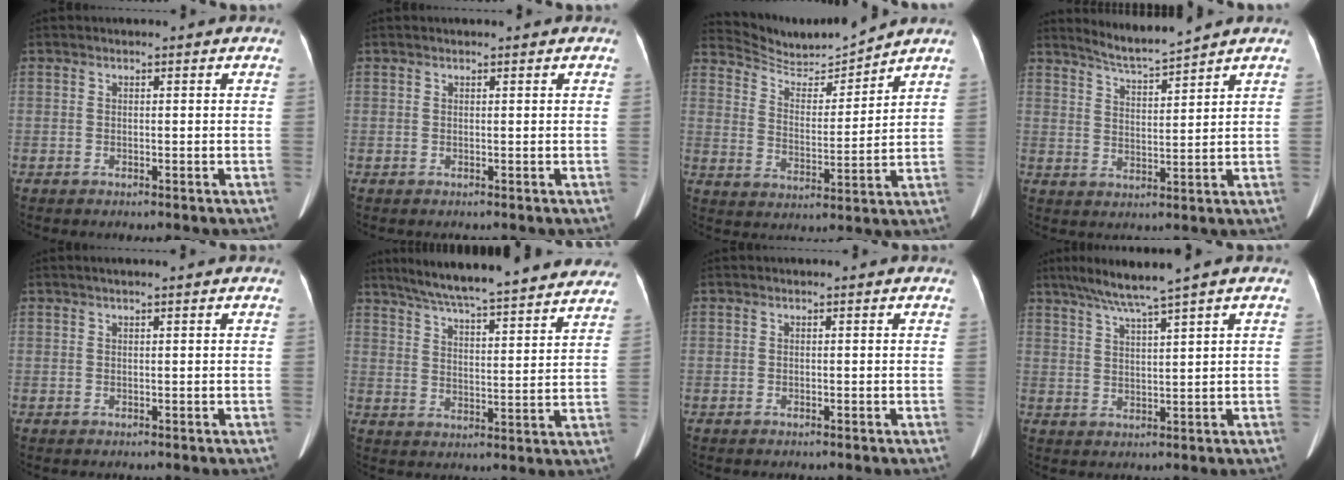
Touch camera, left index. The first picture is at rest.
{"total": 0.7, "force": [0.6, 0.1, 0.3], "torque": [-0.006, 0.008, 0.010]}
{"total": 8.9, "force": [8.9, 0.0, 0.2], "torque": [-0.017, -0.007, 0.163]}
{"total": 5.2, "force": [4.9, -1.2, 0.9], "torque": [-0.026, -0.010, 0.096]}
{"total": 1.1, "force": [0.7, -0.1, 0.8], "torque": [-0.016, 0.010, 0.015]}
{"total": 25.3, "force": [22.1, 2.7, 12.0], "torque": [-0.186, 0.005, 0.293]}
{"total": 0.0}
{"total": 6.3, "force": [4.6, -1.2, 4.1], "torque": [-0.080, 0.005, 0.087]}